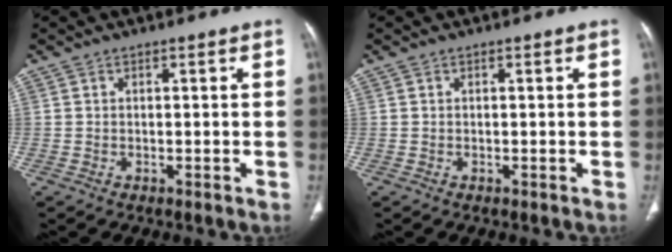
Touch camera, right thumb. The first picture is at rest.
{"total": 0.0}